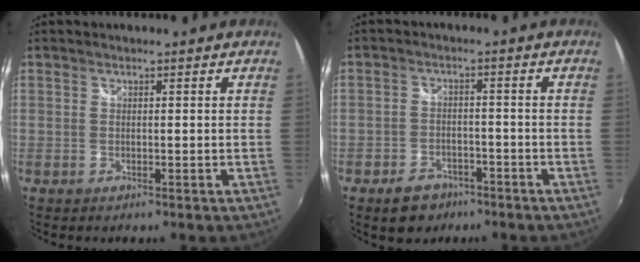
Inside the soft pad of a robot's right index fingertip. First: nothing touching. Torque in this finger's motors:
{"motor_torque": [0.40, -0.41, 0.18, 0.00]}